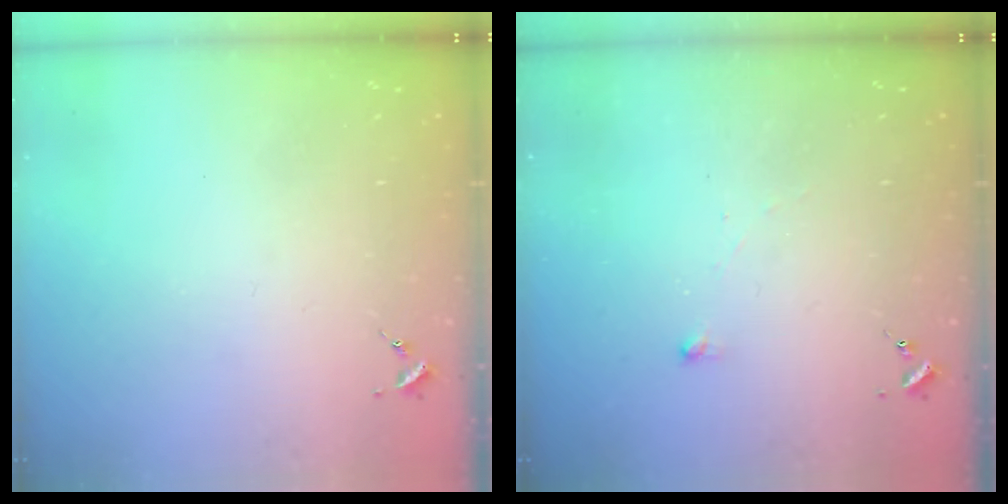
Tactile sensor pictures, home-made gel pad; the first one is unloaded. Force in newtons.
{"total": 2.6, "press": 2.6, "slide": 0.6}